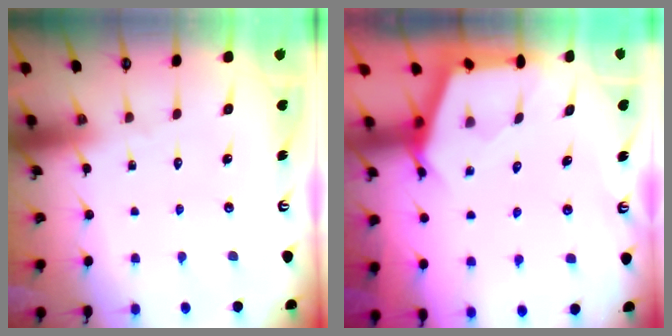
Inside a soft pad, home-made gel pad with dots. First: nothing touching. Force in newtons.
{"total": 2.7, "press": 2.7, "slide": 0.4}